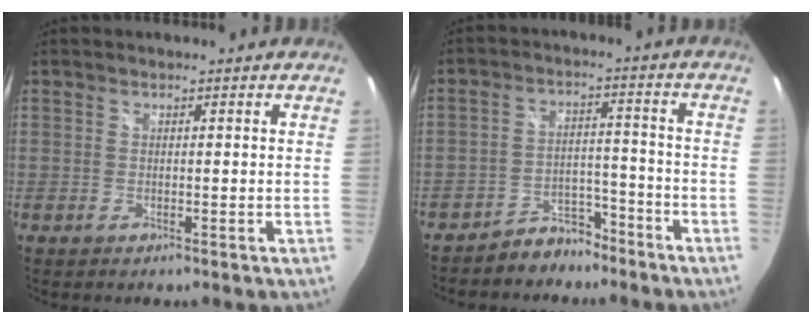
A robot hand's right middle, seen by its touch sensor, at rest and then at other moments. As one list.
[{"total": 6.8, "force": [-5.9, 3.2, 1.1], "torque": [-0.025, 0.025, -0.084]}]